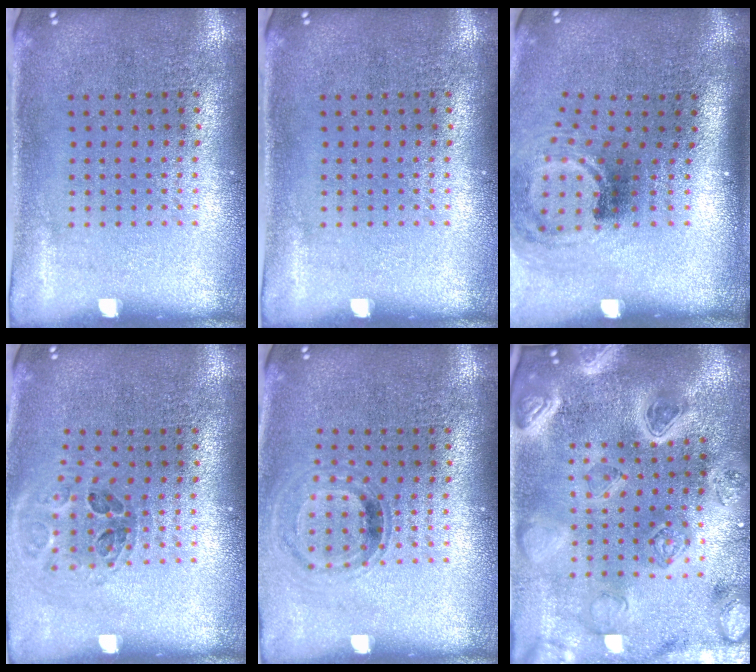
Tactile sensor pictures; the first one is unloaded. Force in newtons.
{"total": 0.0}
{"total": 1.8, "press": 1.1, "slide": 1.4}
{"total": 1.0, "press": 1.0, "slide": 0.1}
{"total": 0.9, "press": 0.9, "slide": 0.2}
{"total": 4.9, "press": 4.2, "slide": 2.5}